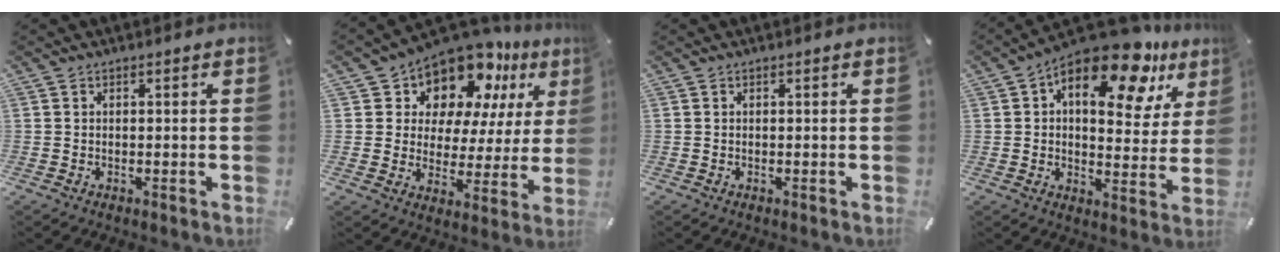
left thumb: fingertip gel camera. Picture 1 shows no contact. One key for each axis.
{"total": 13.3, "fx": 11.1, "fy": 6.7, "fz": 2.9, "tx": -0.061, "ty": -0.103, "tz": 0.198}
{"total": 0.0}
{"total": 17.6, "fx": 10.9, "fy": 7.5, "fz": 11.6, "tx": -0.164, "ty": -0.070, "tz": 0.176}